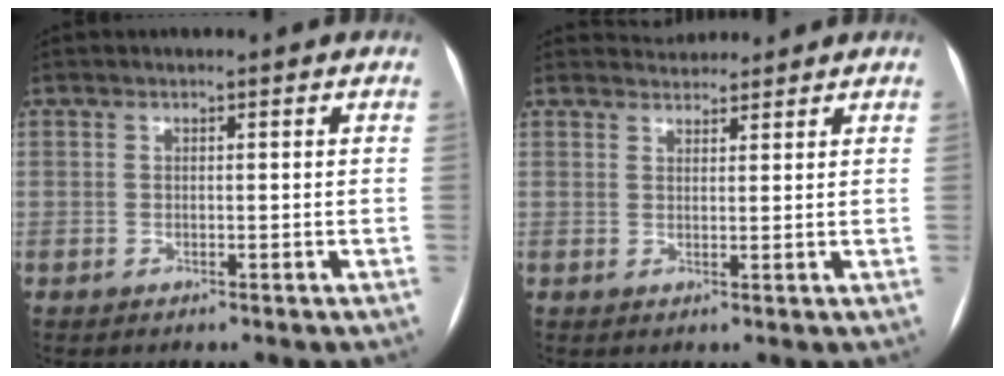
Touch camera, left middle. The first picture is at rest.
{"total": 2.9, "force": [2.8, 0.7, -0.2], "torque": [-0.002, 0.017, 0.046]}